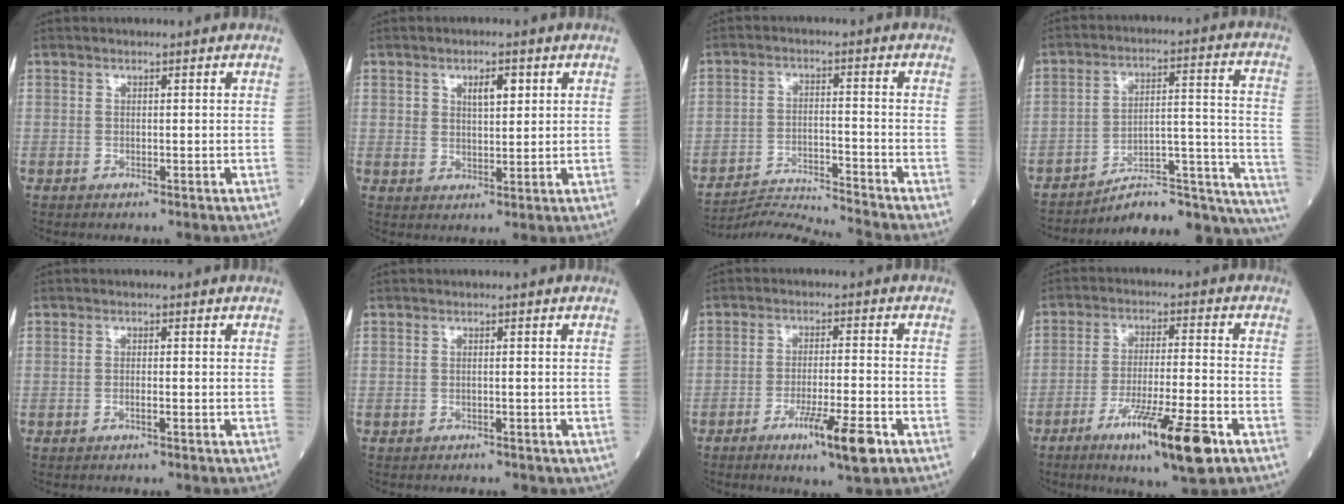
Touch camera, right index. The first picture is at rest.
{"total": 3.9, "force": [1.8, 1.8, 3.0], "torque": [-0.048, 0.001, 0.031]}
{"total": 8.5, "force": [-7.8, -3.3, -0.5], "torque": [0.002, -0.003, -0.146]}
{"total": 19.7, "force": [-18.0, 2.8, 7.5], "torque": [-0.037, 0.063, -0.251]}
{"total": 0.6, "force": [-0.4, 0.0, 0.5], "torque": [-0.008, 0.002, -0.009]}
{"total": 5.0, "force": [-4.4, 2.1, 0.8], "torque": [-0.008, 0.003, -0.045]}
{"total": 8.1, "force": [-4.4, 0.3, 6.8], "torque": [-0.114, -0.013, -0.069]}
{"total": 13.1, "force": [-7.1, 0.8, 11.0], "torque": [-0.186, -0.027, -0.116]}